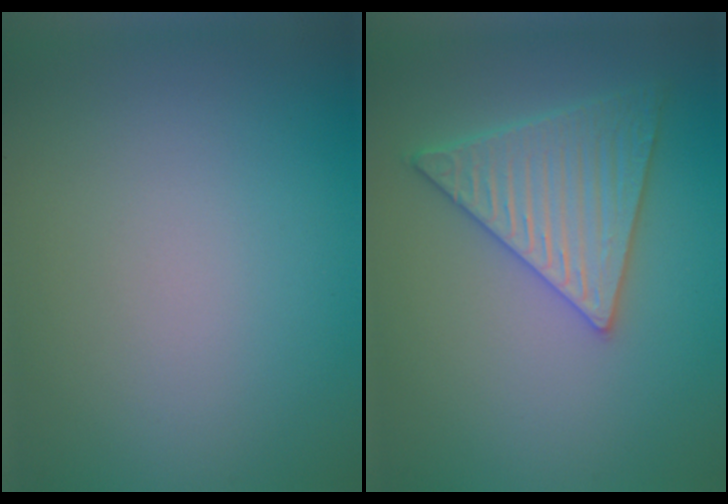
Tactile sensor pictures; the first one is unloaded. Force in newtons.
{"total": 5.3, "press": 4.7, "slide": 2.3}